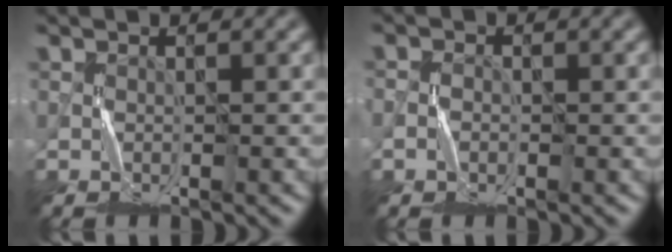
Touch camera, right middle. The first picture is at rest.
{"total": 1.0, "force": [-0.7, 0.7, 0.1], "torque": [0.002, 0.005, -0.016]}